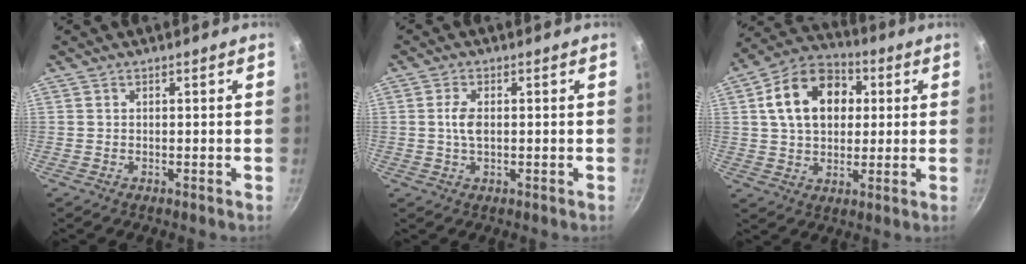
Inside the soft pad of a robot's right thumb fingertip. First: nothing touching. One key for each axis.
{"total": 3.5, "fx": 0.2, "fy": 1.8, "fz": 3.0, "tx": -0.061, "ty": 0.004, "tz": 0.000}
{"total": 15.9, "fx": 3.4, "fy": 11.5, "fz": 10.5, "tx": -0.147, "ty": 0.020, "tz": 0.044}